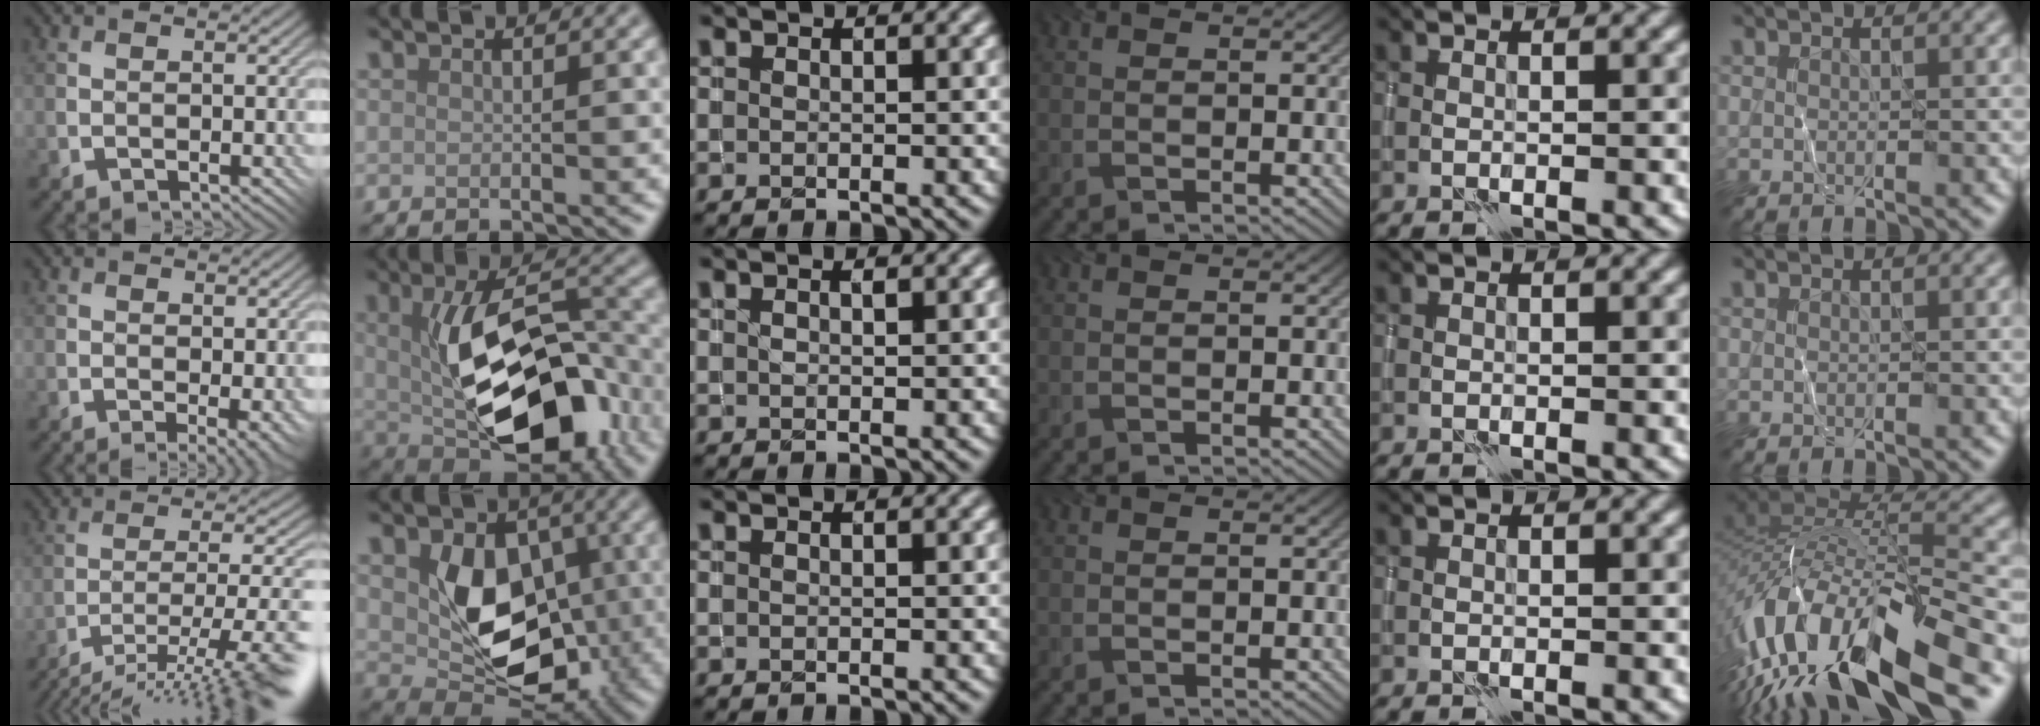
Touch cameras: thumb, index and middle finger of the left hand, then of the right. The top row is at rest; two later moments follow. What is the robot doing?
{"motion": "wrap", "object": "thread"}